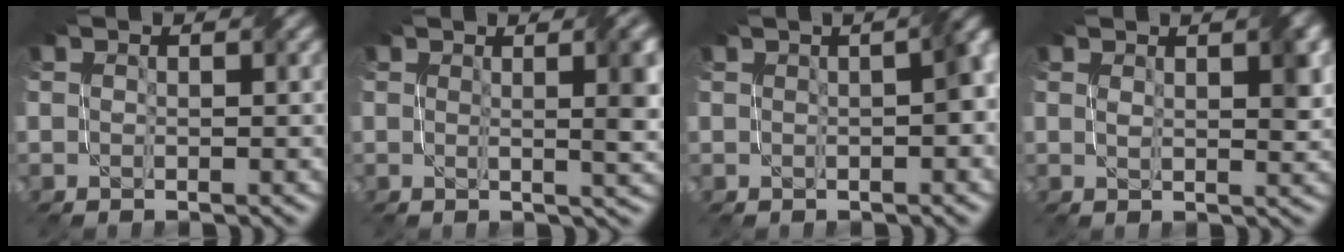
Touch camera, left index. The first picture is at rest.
{"total": 5.1, "force": [1.1, 1.5, 4.7], "torque": [-0.043, 0.007, 0.016]}
{"total": 3.6, "force": [0.3, 1.0, 3.5], "torque": [-0.033, 0.017, 0.008]}
{"total": 2.9, "force": [1.1, 0.9, 2.5], "torque": [-0.037, 0.003, 0.021]}